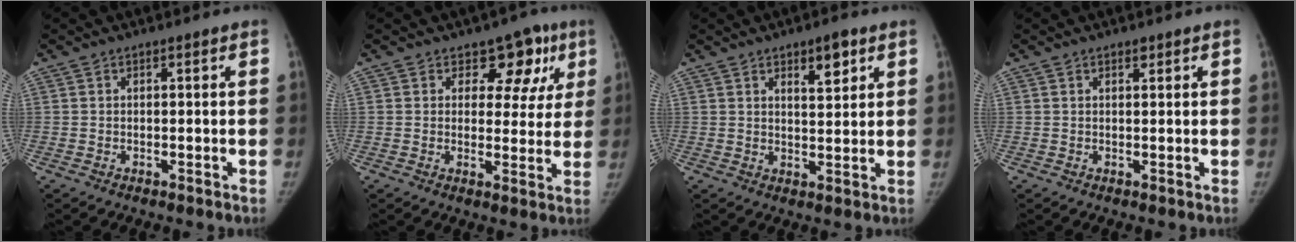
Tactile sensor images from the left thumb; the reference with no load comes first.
{"total": 8.7, "force": [4.4, 6.1, 4.3], "torque": [0.006, -0.011, 0.051]}
{"total": 5.8, "force": [3.1, 2.3, 4.3], "torque": [-0.047, -0.019, 0.046]}
{"total": 1.0, "force": [0.7, 0.5, 0.5], "torque": [-0.004, -0.004, 0.010]}